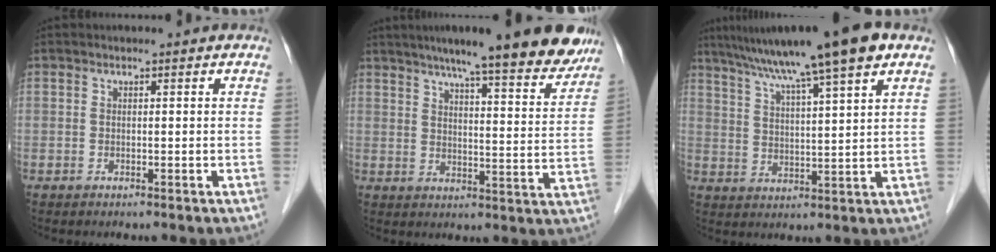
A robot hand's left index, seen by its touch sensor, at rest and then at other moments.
{"total": 19.0, "force": [15.9, 2.2, 10.2], "torque": [-0.133, 0.005, 0.202]}
{"total": 14.6, "force": [10.4, -0.5, 10.1], "torque": [-0.168, 0.030, 0.159]}